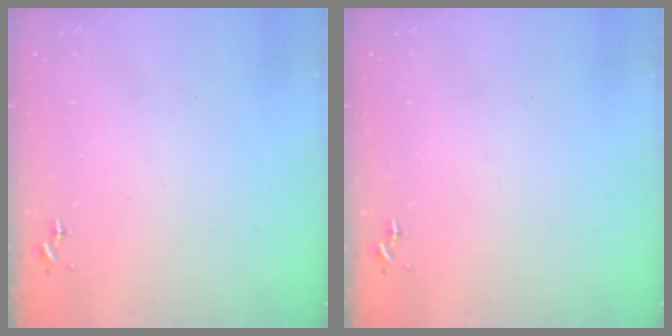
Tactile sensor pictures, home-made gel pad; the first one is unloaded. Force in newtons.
{"total": 0.0}